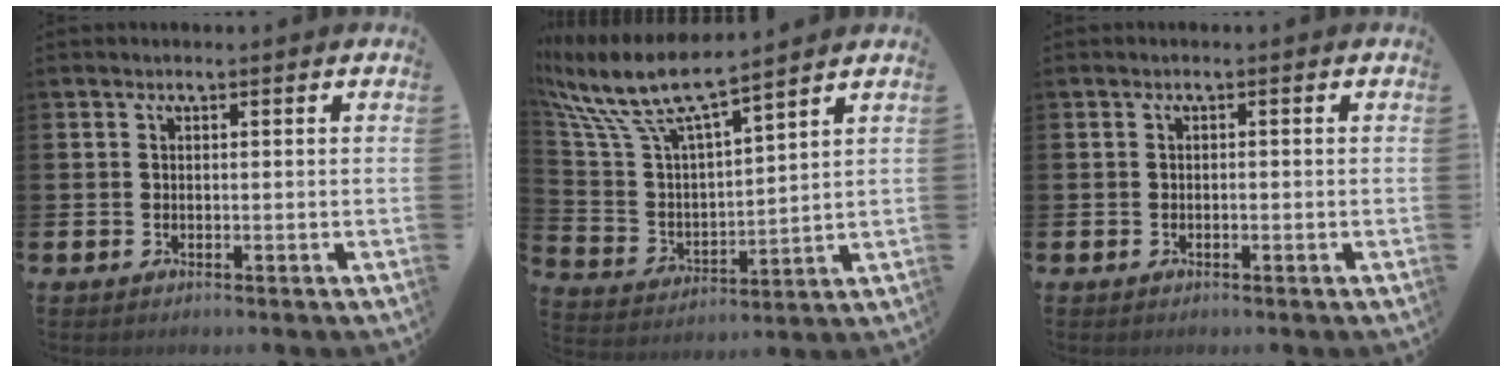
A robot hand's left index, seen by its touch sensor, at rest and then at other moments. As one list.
[{"total": 9.4, "force": [8.2, 1.7, 4.2], "torque": [-0.122, -0.050, 0.138]}, {"total": 0.0}]